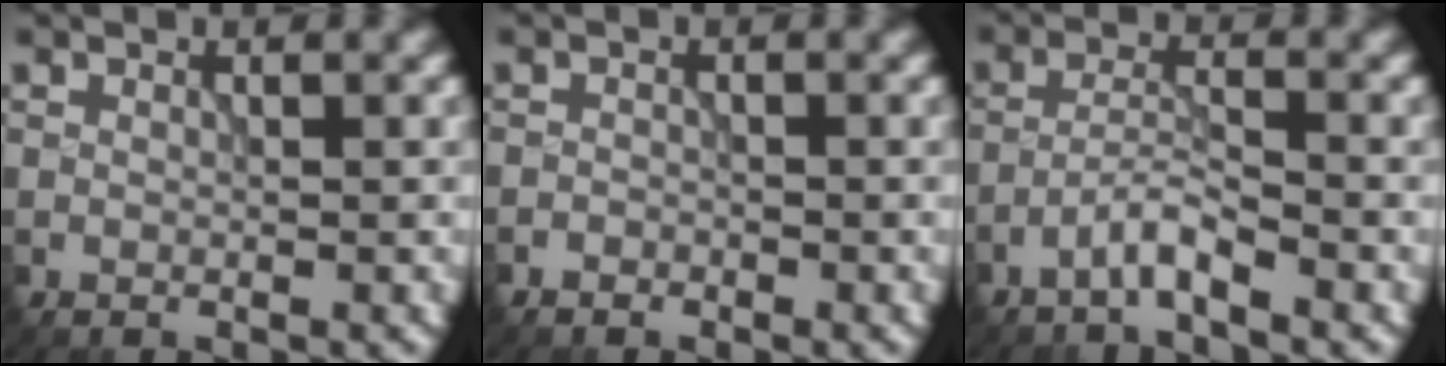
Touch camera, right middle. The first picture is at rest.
{"total": 0.9, "force": [-0.8, 0.5, 0.0], "torque": [0.005, 0.000, -0.015]}
{"total": 2.3, "force": [-1.7, 0.1, 1.5], "torque": [-0.028, 0.011, -0.041]}